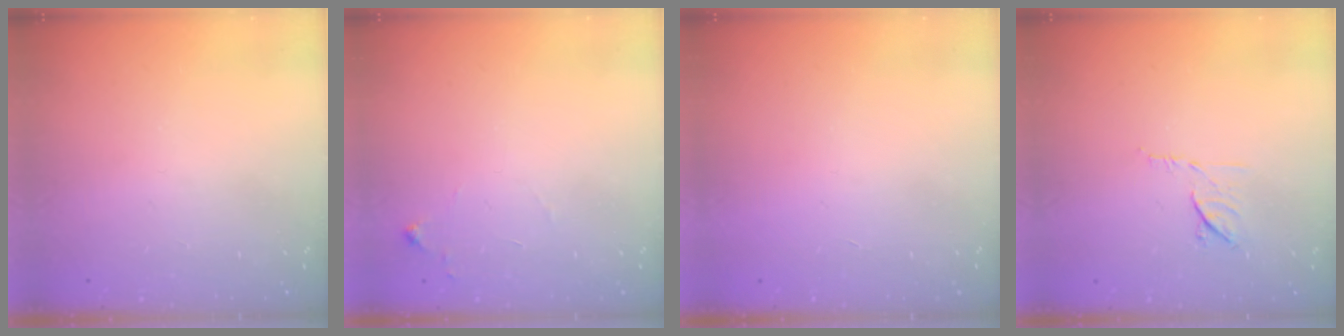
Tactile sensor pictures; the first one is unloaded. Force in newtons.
{"total": 6.7, "press": 6.7, "slide": 0.9}
{"total": 1.5, "press": 1.5, "slide": 0.1}
{"total": 7.8, "press": 7.8, "slide": 0.9}